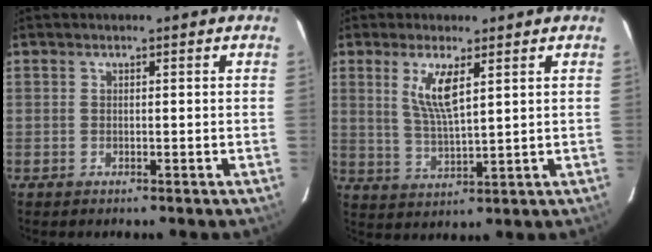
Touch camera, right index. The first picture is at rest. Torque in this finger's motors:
{"motor_torque": [0.30, 0.14, 0.40, 0.13]}